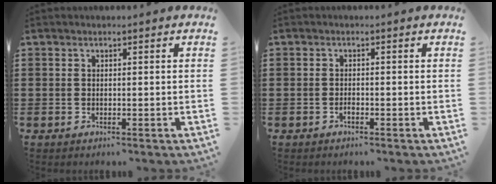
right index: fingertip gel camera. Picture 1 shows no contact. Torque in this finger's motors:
{"motor_torque": [1.11, 1.02, 0.07, 0.00]}